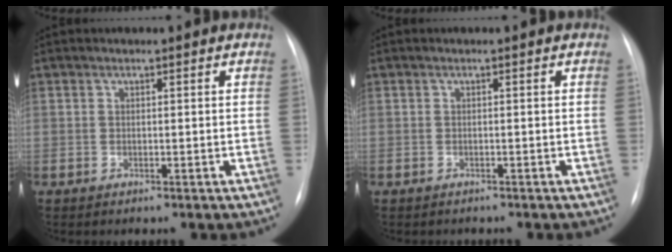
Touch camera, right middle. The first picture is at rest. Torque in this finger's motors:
{"motor_torque": [0.21, -0.16, -0.02, -0.01]}